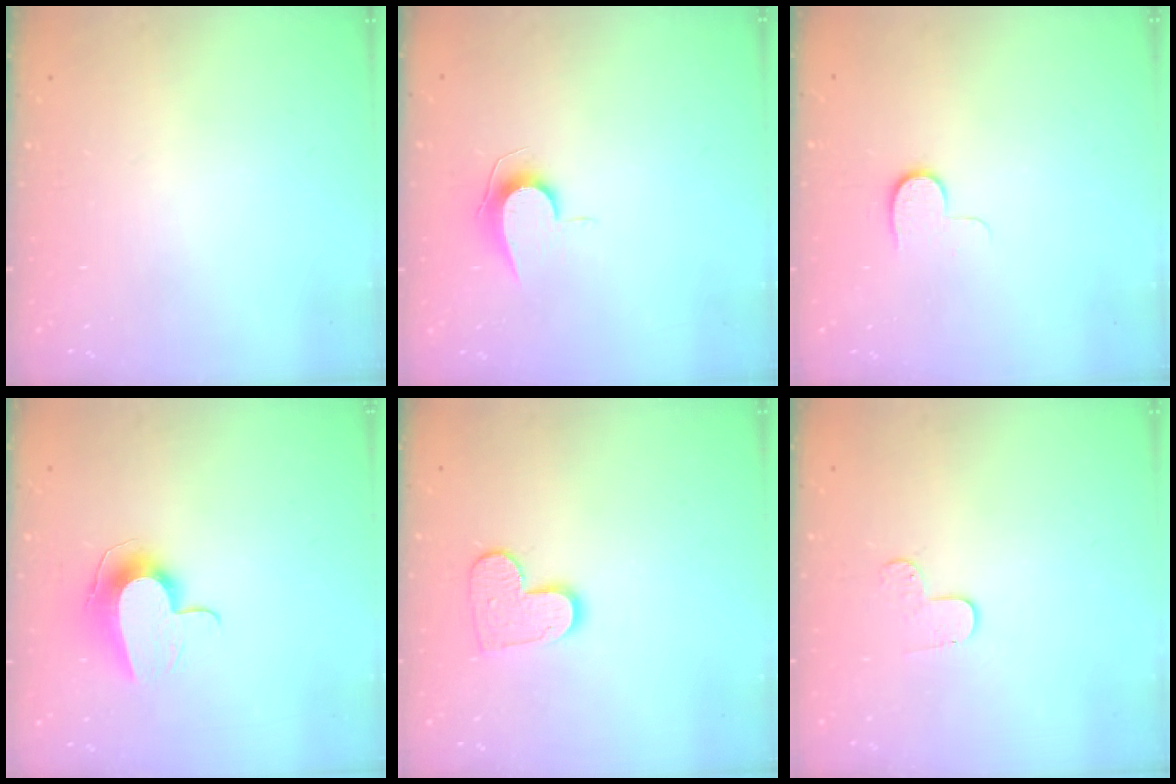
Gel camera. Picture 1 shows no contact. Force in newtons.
{"total": 6.8, "press": 6.8, "slide": 0.7}
{"total": 5.3, "press": 5.3, "slide": 0.5}
{"total": 10.0, "press": 10.0, "slide": 1.2}
{"total": 9.7, "press": 9.7, "slide": 0.5}
{"total": 3.8, "press": 3.8, "slide": 0.3}